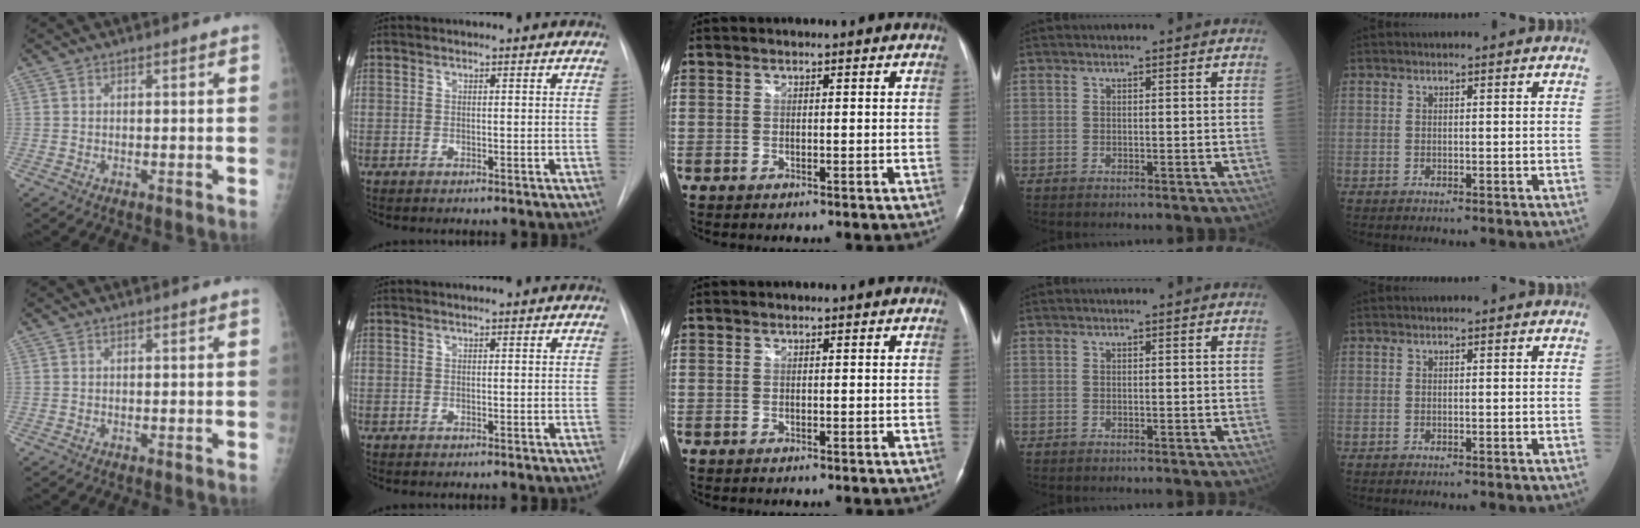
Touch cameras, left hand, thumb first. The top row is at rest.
{}